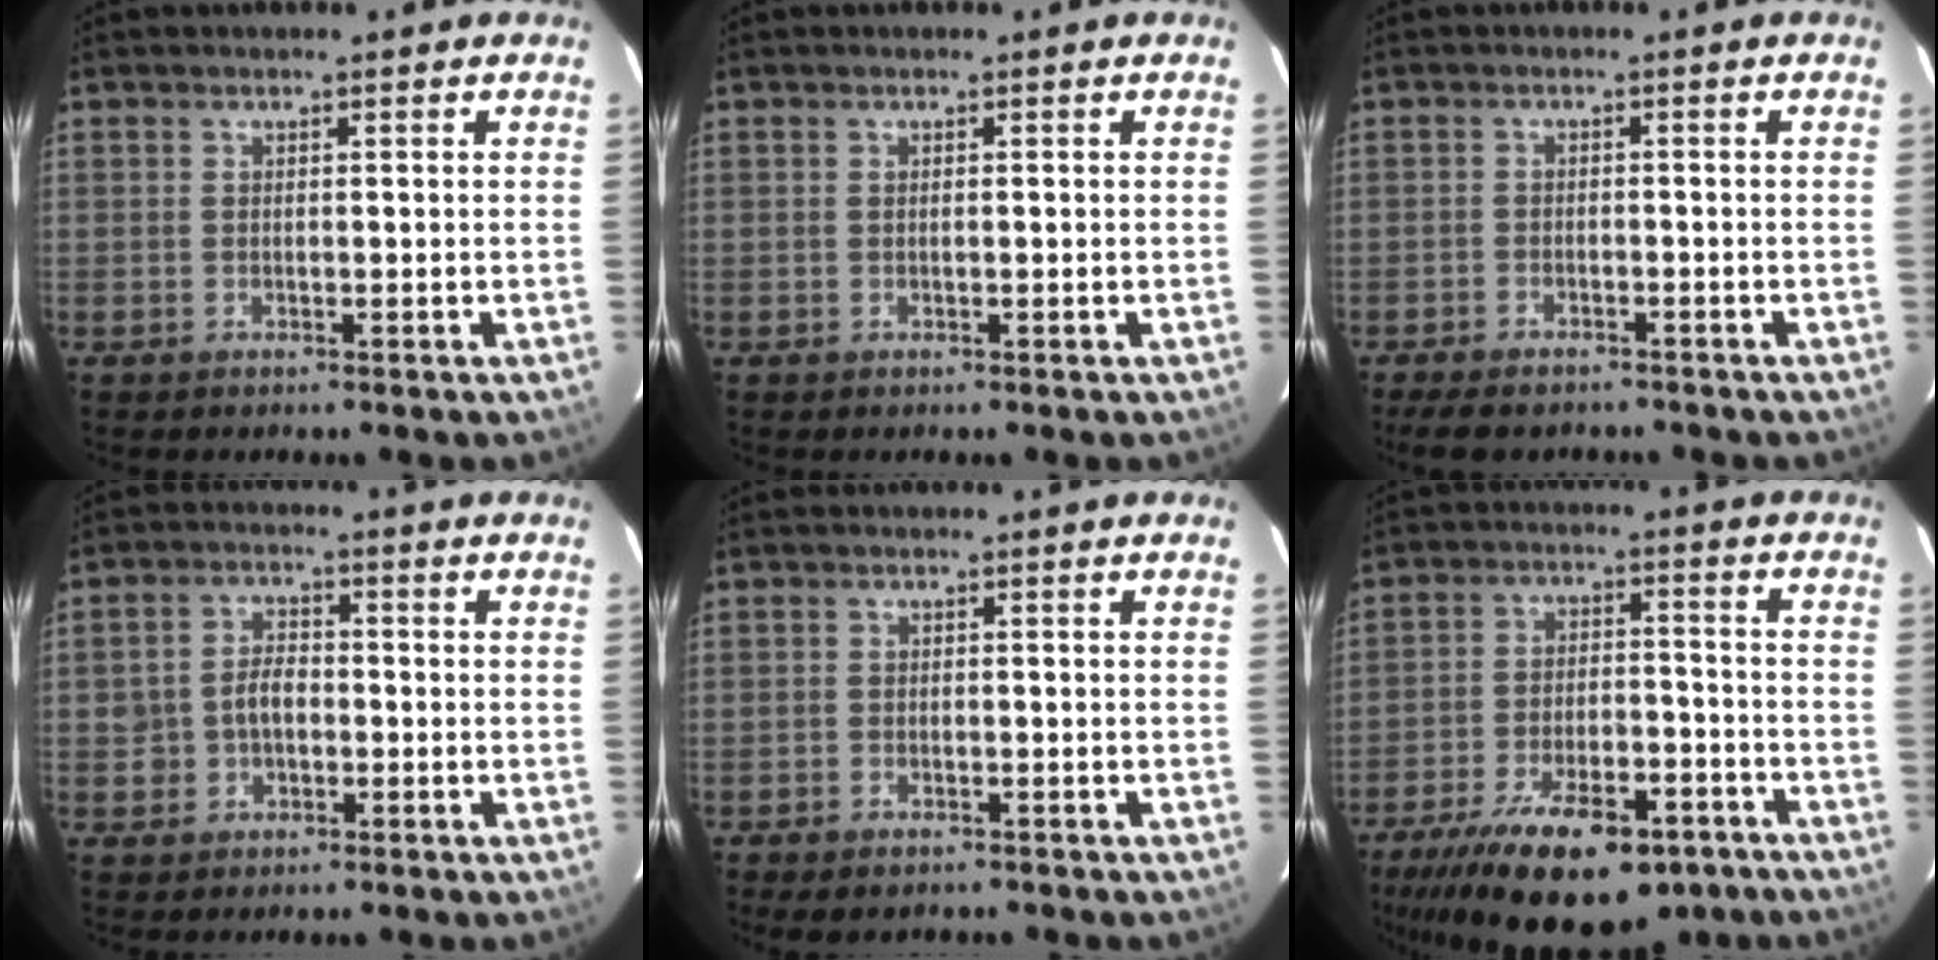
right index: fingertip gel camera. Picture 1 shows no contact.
{"total": 0.0}
{"total": 7.6, "force": [-6.4, 2.7, 3.1], "torque": [-0.080, -0.014, -0.101]}
{"total": 4.5, "force": [-1.0, 3.6, 2.6], "torque": [-0.052, 0.011, -0.011]}
{"total": 3.2, "force": [-2.6, 1.3, 1.4], "torque": [-0.038, -0.010, -0.042]}
{"total": 22.1, "force": [-14.9, 9.2, 13.6], "torque": [-0.260, -0.024, -0.218]}